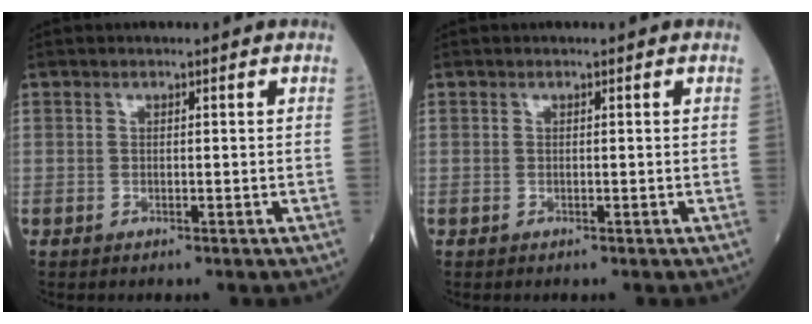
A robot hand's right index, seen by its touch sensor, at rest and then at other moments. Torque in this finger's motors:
{"motor_torque": [0.06, 0.02, 0.03, 0.01]}